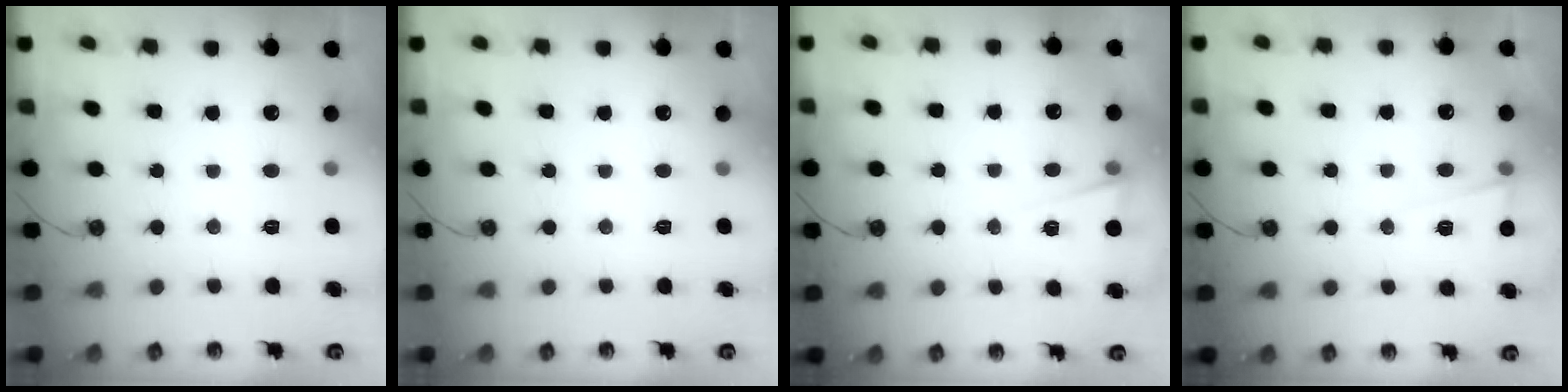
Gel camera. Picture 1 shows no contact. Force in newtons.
{"total": 2.0, "press": 0.4, "slide": 2.0}
{"total": 2.9, "press": 2.6, "slide": 1.3}
{"total": 5.4, "press": 5.3, "slide": 1.4}